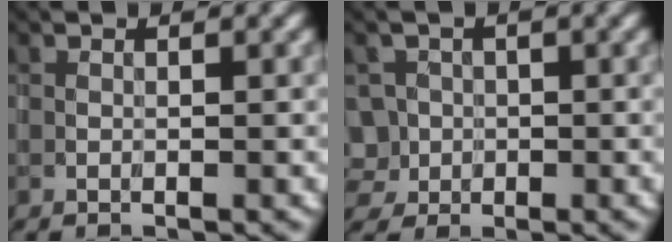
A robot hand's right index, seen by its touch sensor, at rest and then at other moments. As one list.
[{"total": 3.9, "force": [-1.3, 3.6, 0.8], "torque": [-0.004, 0.010, -0.027]}]